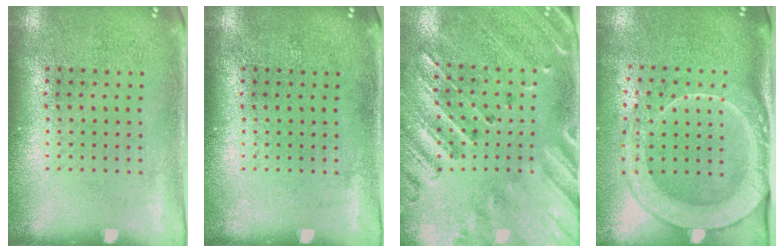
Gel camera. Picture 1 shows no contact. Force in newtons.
{"total": 0.0}
{"total": 2.6, "press": 2.2, "slide": 1.3}
{"total": 2.5, "press": 2.0, "slide": 1.5}